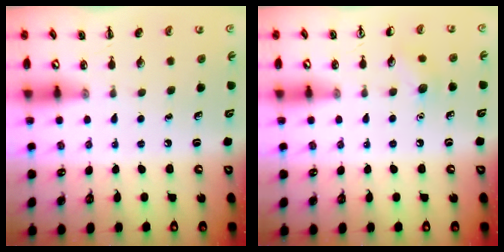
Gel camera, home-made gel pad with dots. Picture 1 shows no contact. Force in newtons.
{"total": 5.4, "press": 5.1, "slide": 1.7}